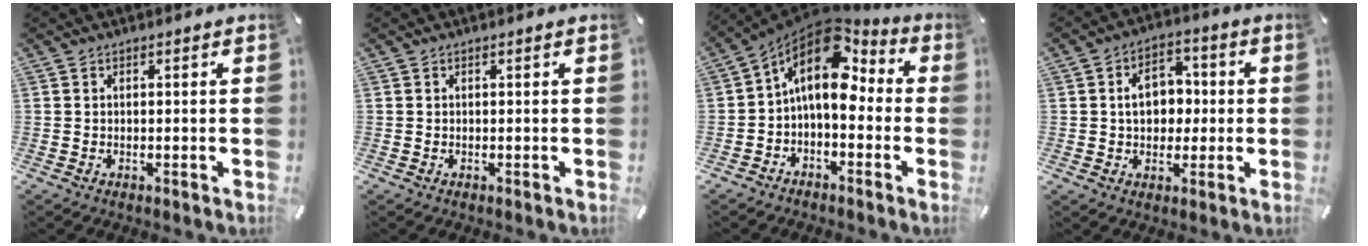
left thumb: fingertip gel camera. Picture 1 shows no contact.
{"total": 0.0}
{"total": 12.5, "force": [2.9, 7.5, 9.5], "torque": [-0.177, -0.030, 0.041]}
{"total": 9.0, "force": [0.2, 7.0, 5.7], "torque": [-0.089, 0.005, 0.001]}